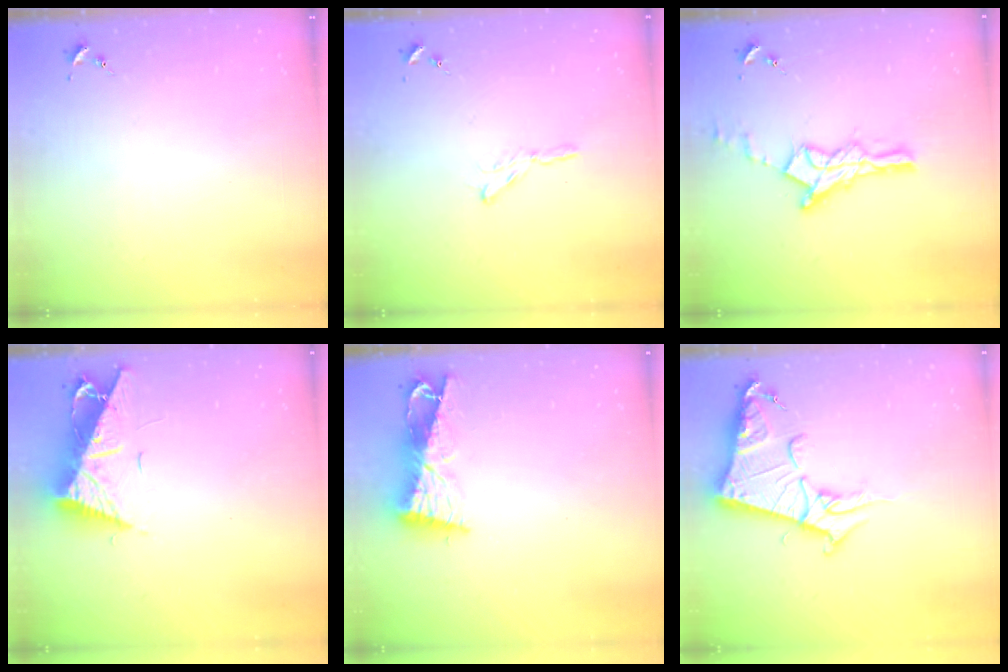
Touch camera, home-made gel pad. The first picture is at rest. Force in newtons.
{"total": 2.9, "press": 2.9, "slide": 0.3}
{"total": 14.2, "press": 14.1, "slide": 1.0}
{"total": 11.7, "press": 11.6, "slide": 0.9}
{"total": 9.5, "press": 9.4, "slide": 0.8}
{"total": 14.8, "press": 14.8, "slide": 1.5}